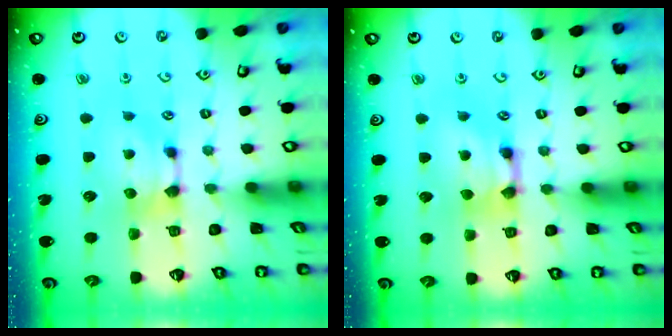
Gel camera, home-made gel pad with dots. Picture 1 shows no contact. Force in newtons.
{"total": 3.1, "press": 3.1, "slide": 0.3}